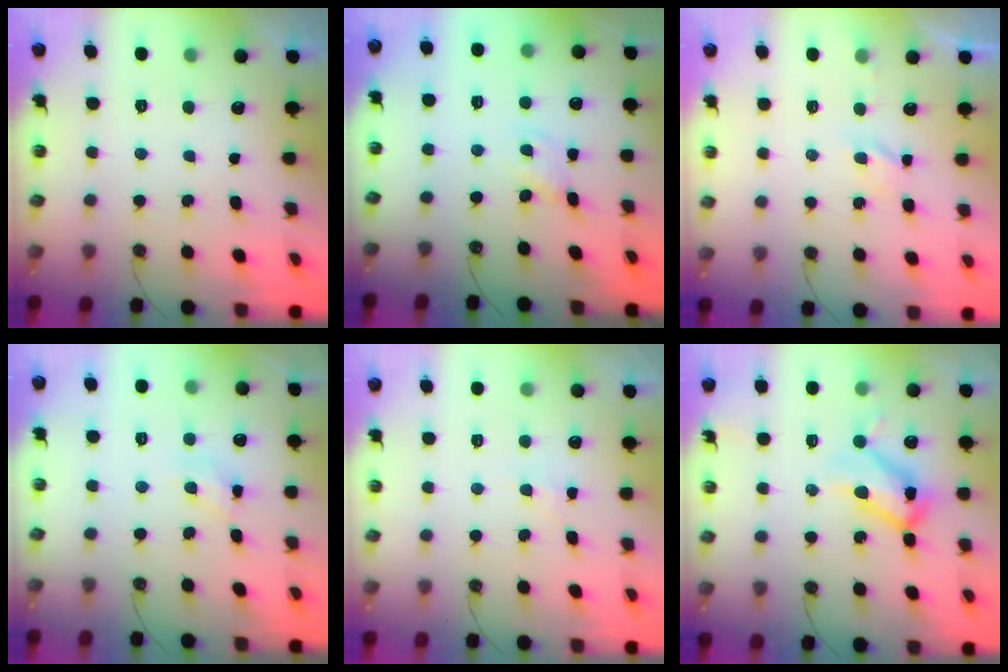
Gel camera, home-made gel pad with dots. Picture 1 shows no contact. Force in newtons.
{"total": 1.8, "press": 1.8, "slide": 0.2}
{"total": 3.4, "press": 3.4, "slide": 0.6}
{"total": 5.6, "press": 5.6, "slide": 0.4}
{"total": 4.8, "press": 4.8, "slide": 0.6}
{"total": 13.6, "press": 13.6, "slide": 0.9}